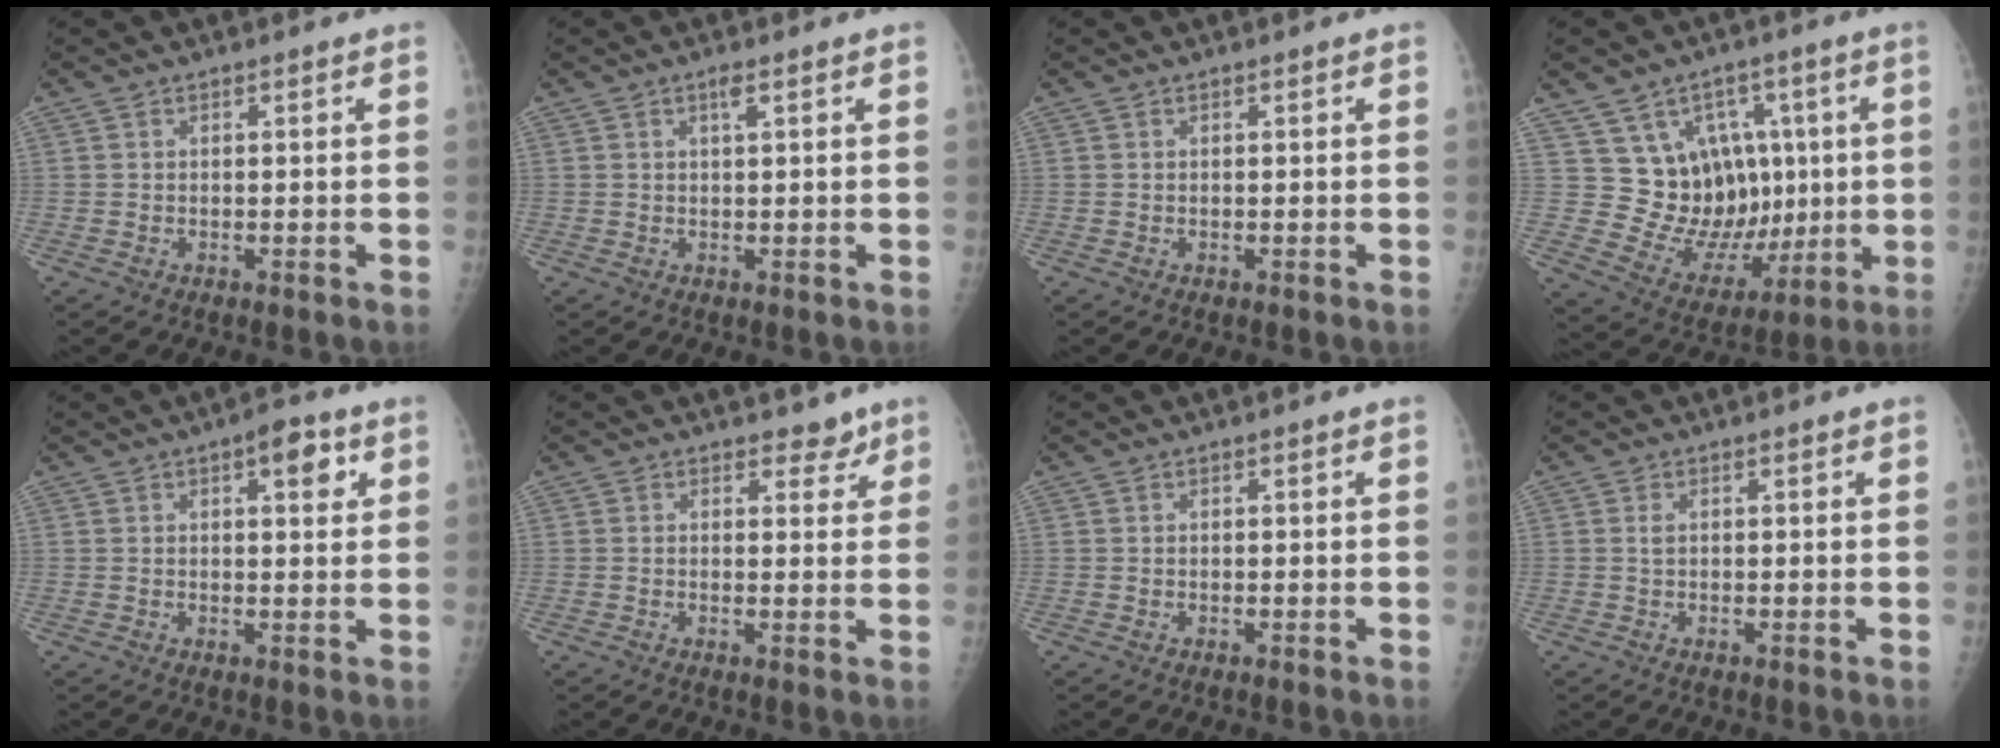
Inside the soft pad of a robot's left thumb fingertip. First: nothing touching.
{"total": 1.7, "force": [0.9, 0.3, 1.4], "torque": [-0.026, 0.000, 0.017]}
{"total": 0.0}
{"total": 16.3, "force": [3.1, 12.8, 9.6], "torque": [-0.084, -0.010, 0.081]}
{"total": 5.4, "force": [2.4, 2.2, 4.3], "torque": [-0.042, -0.005, 0.028]}
{"total": 2.8, "force": [2.2, 1.6, 0.8], "torque": [0.014, -0.012, 0.025]}
{"total": 0.0}
{"total": 0.8, "force": [0.2, 0.3, 0.7], "torque": [-0.015, -0.001, 0.004]}